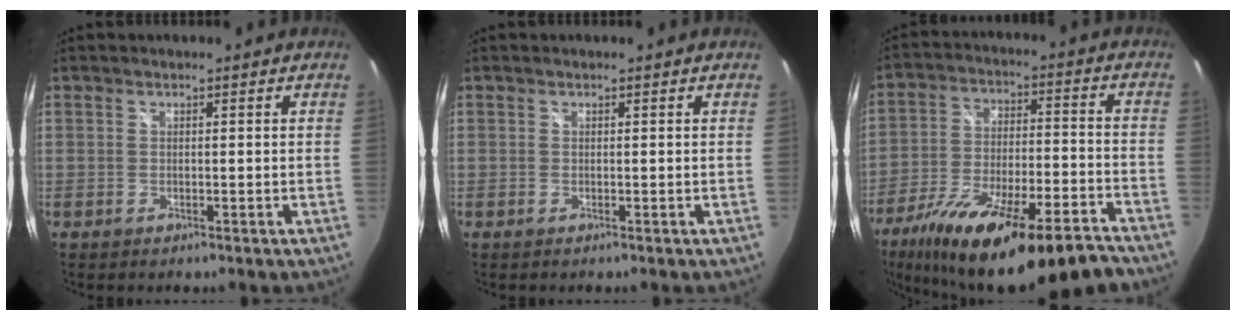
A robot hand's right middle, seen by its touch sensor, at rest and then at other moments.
{"total": 0.0}
{"total": 25.6, "force": [-19.6, 6.3, 15.2], "torque": [-0.262, -0.040, -0.298]}